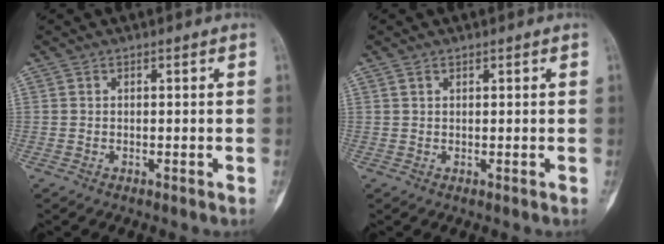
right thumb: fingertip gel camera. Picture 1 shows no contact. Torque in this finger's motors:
{"motor_torque": [-0.02, -0.15, 0.16, 0.02, 0.00]}